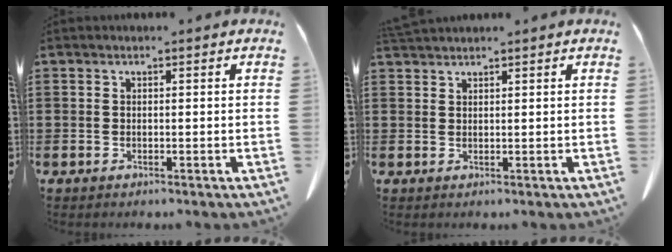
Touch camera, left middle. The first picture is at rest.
{"total": 1.7, "force": [1.7, 0.0, 0.3], "torque": [-0.010, -0.002, 0.034]}